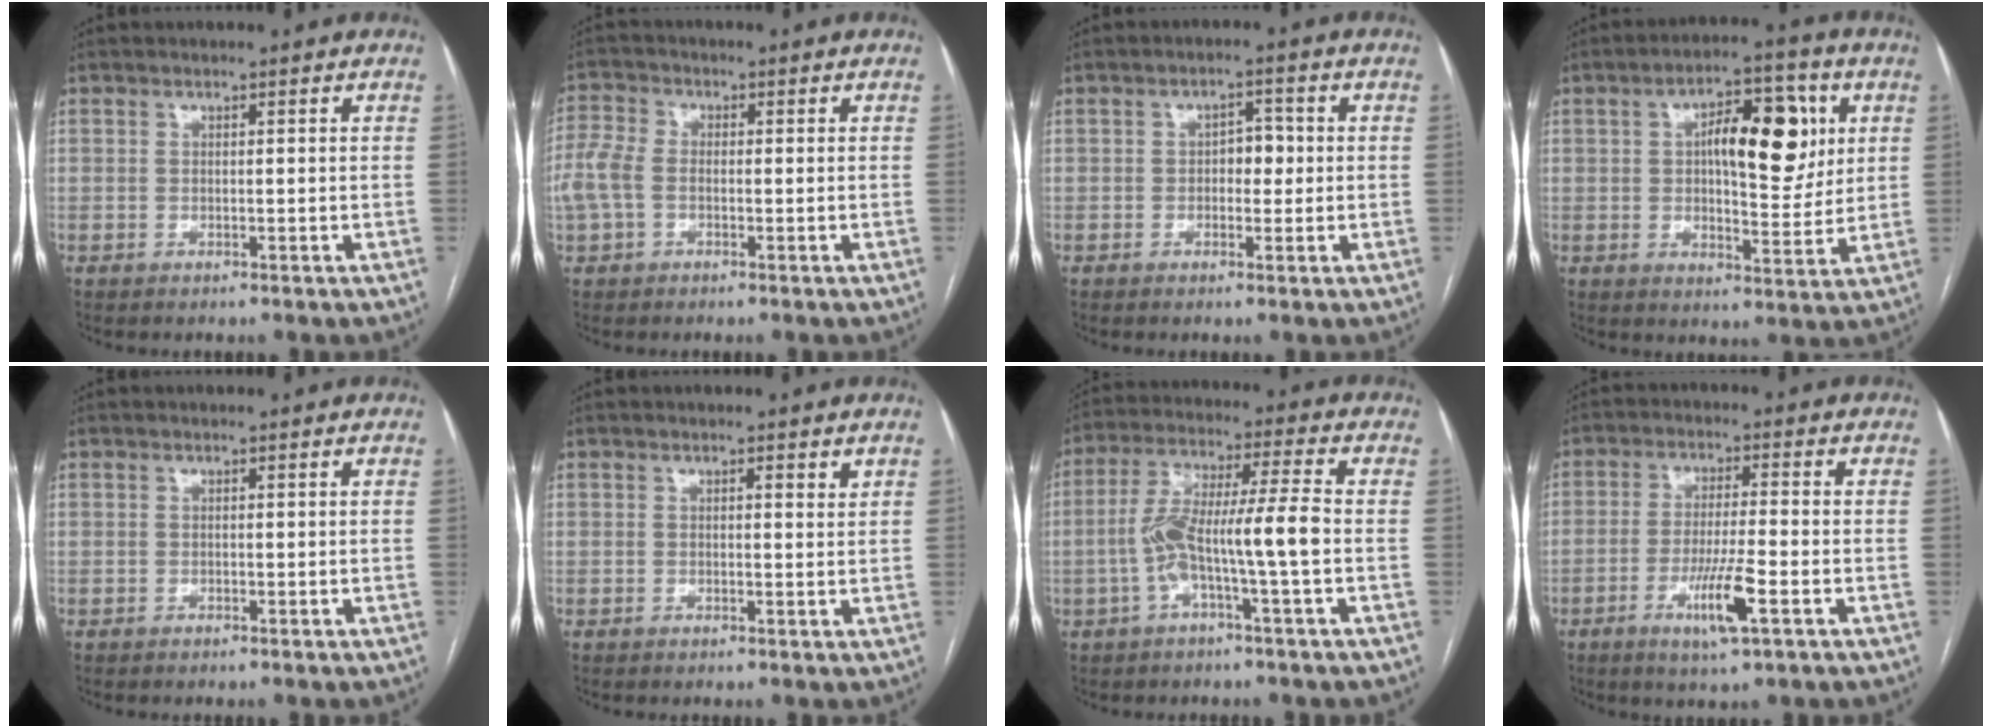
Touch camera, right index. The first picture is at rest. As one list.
[{"total": 6.1, "force": [-0.9, 4.2, 4.4], "torque": [-0.127, 0.020, -0.024]}, {"total": 3.1, "force": [-0.1, 1.9, 2.5], "torque": [-0.030, 0.011, -0.002]}, {"total": 12.3, "force": [3.2, 4.7, 11.0], "torque": [-0.163, 0.021, 0.049]}, {"total": 0.0}, {"total": 1.0, "force": [0.7, 0.2, 0.7], "torque": [-0.011, -0.001, 0.007]}, {"total": 10.4, "force": [-2.3, 0.1, 10.1], "torque": [-0.198, 0.024, -0.046]}, {"total": 7.9, "force": [-3.3, 0.3, 7.1], "torque": [-0.134, -0.014, -0.059]}]